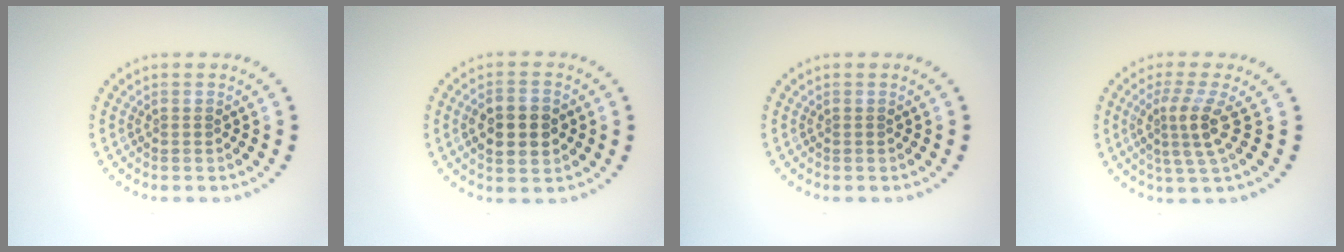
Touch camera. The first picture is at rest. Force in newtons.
{"total": 4.3, "press": 4.3, "slide": 0.1}
{"total": 0.0}
{"total": 3.3, "press": 2.4, "slide": 2.2}